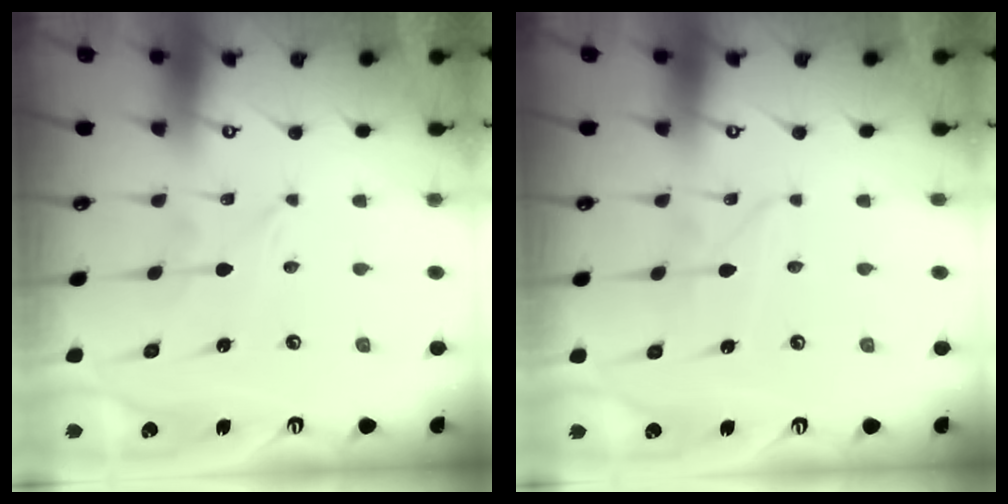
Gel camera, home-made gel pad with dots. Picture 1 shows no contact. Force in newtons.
{"total": 2.6, "press": 2.5, "slide": 0.4}